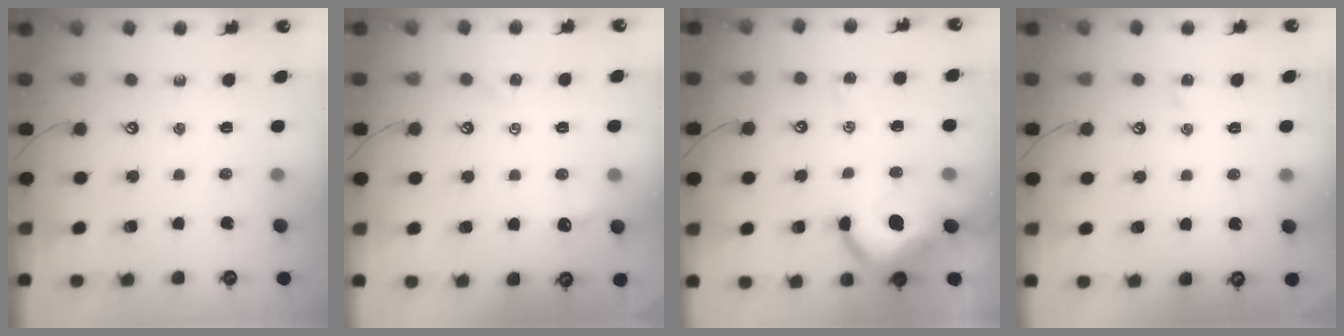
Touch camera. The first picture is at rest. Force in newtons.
{"total": 1.9, "press": 1.8, "slide": 0.5}
{"total": 9.3, "press": 9.2, "slide": 1.5}
{"total": 0.0}